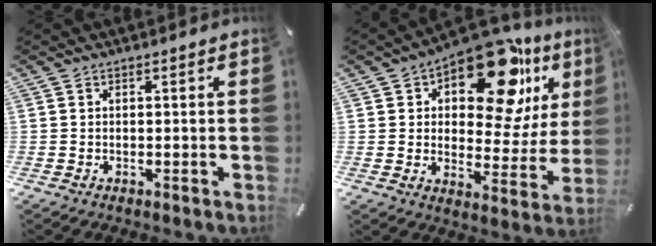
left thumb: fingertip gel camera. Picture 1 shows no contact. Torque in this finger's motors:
{"motor_torque": [2.50, 2.51, 1.42, -1.35, 0.26]}